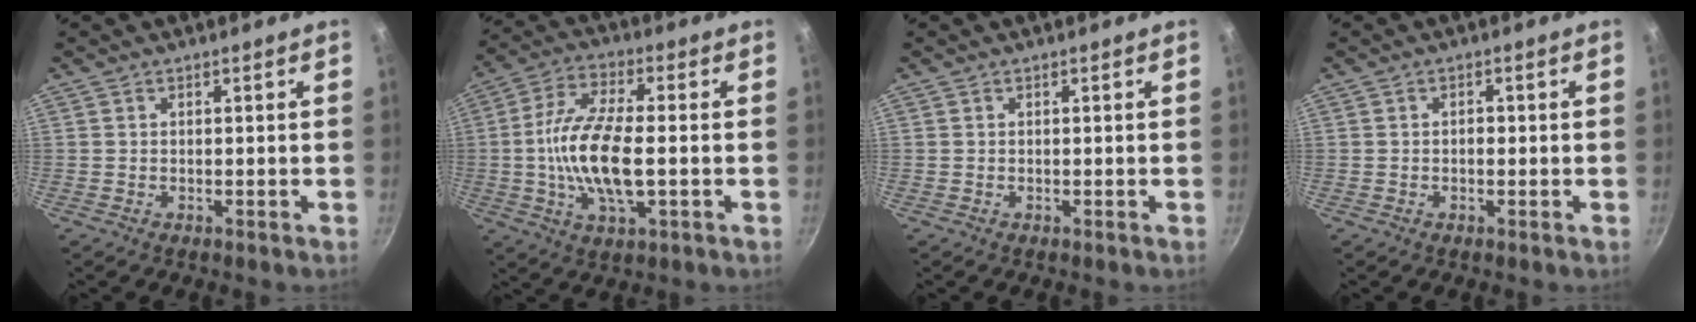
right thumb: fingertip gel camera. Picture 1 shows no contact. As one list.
[{"total": 14.1, "force": [-1.4, 5.4, 13.0], "torque": [-0.255, 0.015, -0.037]}, {"total": 0.0}, {"total": 1.1, "force": [-0.2, 0.7, 0.8], "torque": [-0.010, 0.004, -0.005]}]